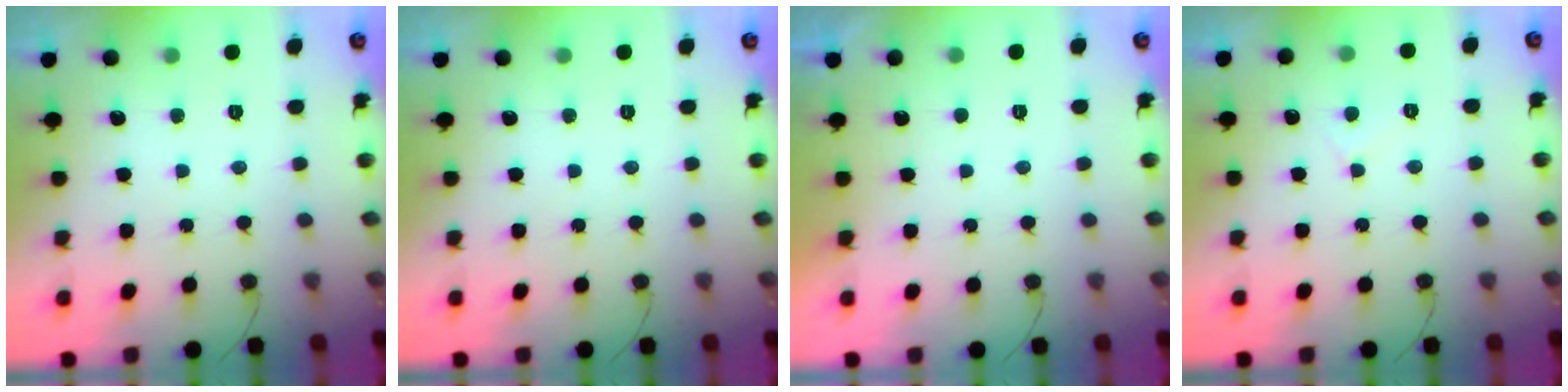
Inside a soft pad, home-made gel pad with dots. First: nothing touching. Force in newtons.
{"total": 0.0}
{"total": 2.2, "press": 2.2, "slide": 0.4}
{"total": 2.7, "press": 2.7, "slide": 0.3}